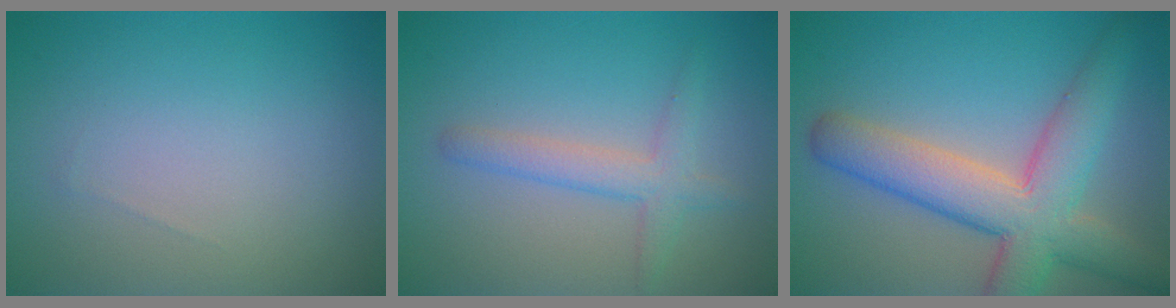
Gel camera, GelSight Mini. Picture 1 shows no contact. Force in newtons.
{"total": 2.7, "press": 2.7, "slide": 0.2}
{"total": 8.1, "press": 8.1, "slide": 0.6}